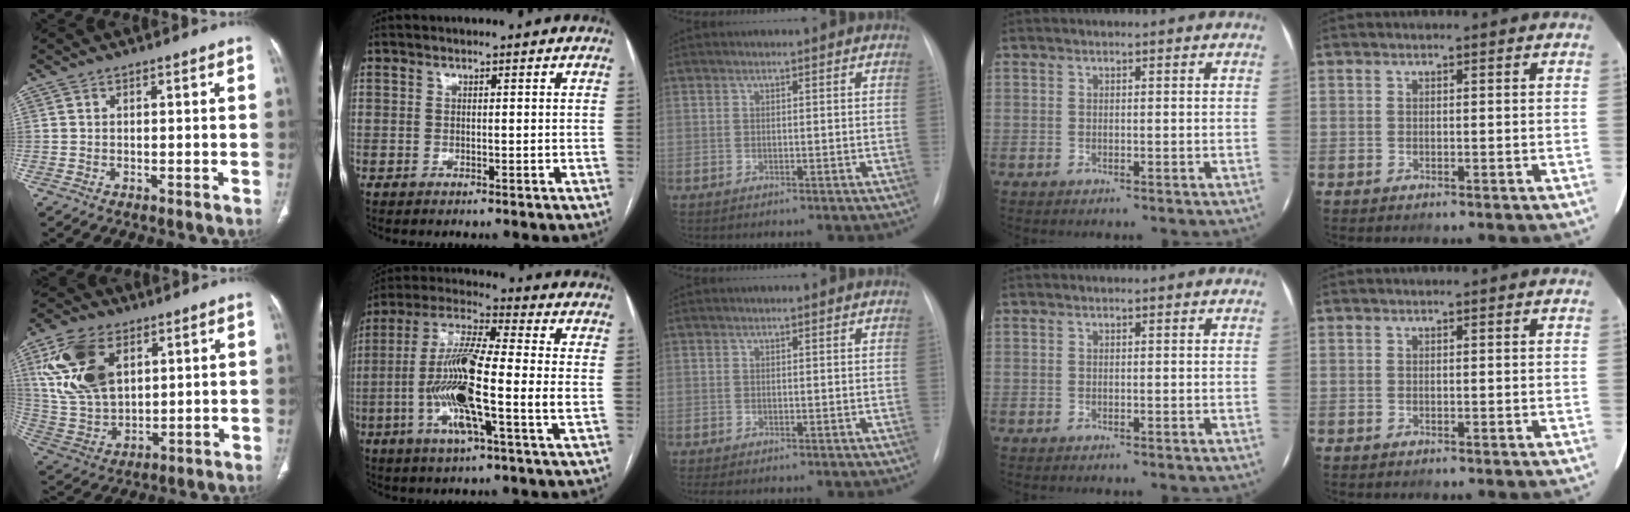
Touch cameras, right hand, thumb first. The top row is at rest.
{"thumb": {"total": 17.0, "force": [6.4, 10.4, 11.8], "torque": [-0.217, -0.017, 0.135]}, "index": {"total": 15.6, "force": [-2.5, 1.1, 15.3], "torque": [-0.304, -0.005, -0.055]}, "middle": {"total": 0.8, "force": [-0.6, 0.2, 0.6], "torque": [-0.005, -0.005, -0.006]}}